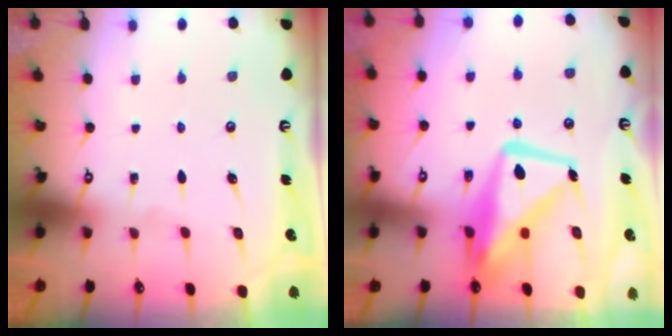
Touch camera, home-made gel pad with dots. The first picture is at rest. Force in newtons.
{"total": 14.3, "press": 14.2, "slide": 1.1}